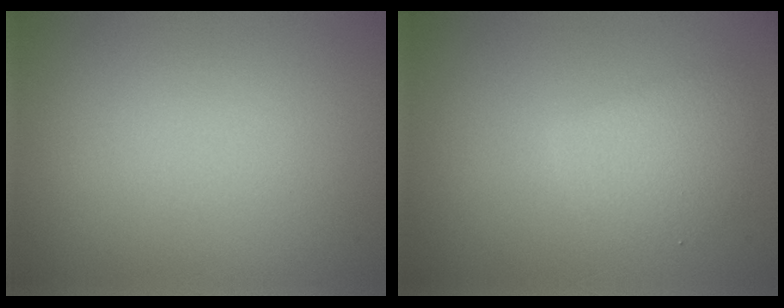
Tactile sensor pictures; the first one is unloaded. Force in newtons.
{"total": 2.7, "press": 2.7, "slide": 0.2}